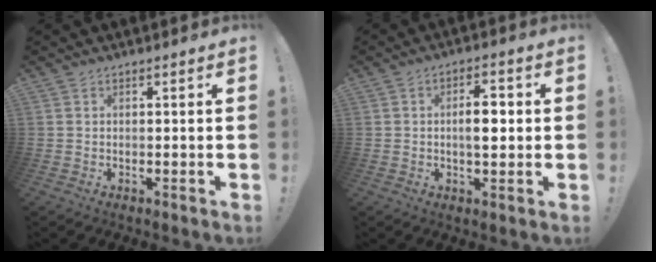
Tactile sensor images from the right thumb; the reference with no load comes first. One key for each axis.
{"total": 6.1, "fx": 0.0, "fy": 2.7, "fz": 5.5, "tx": -0.080, "ty": 0.005, "tz": -0.005}